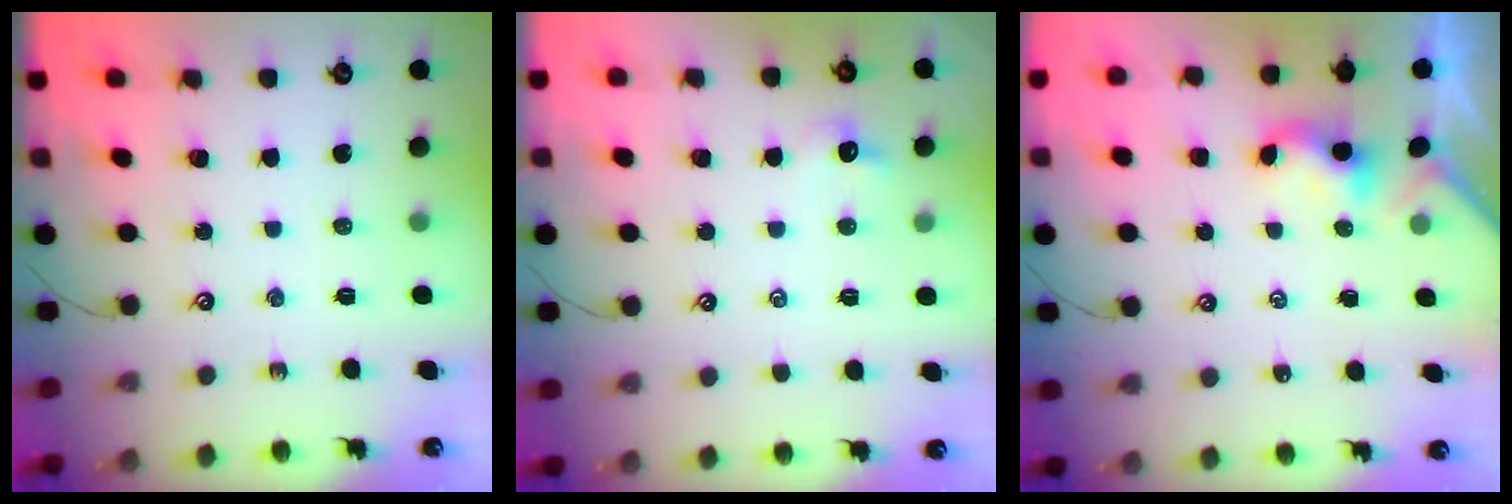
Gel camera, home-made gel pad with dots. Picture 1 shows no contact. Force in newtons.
{"total": 0.9, "press": 0.6, "slide": 0.6}
{"total": 1.1, "press": 1.0, "slide": 0.2}